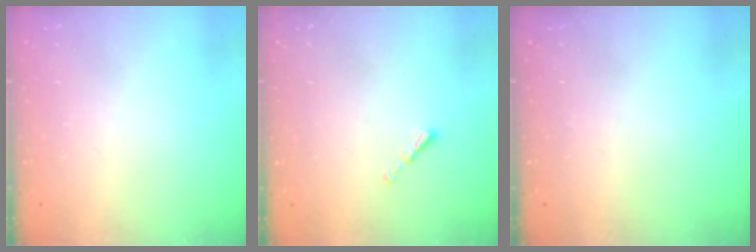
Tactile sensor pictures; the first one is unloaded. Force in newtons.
{"total": 0.0}
{"total": 0.0}